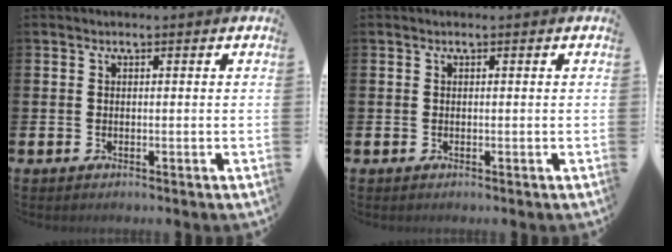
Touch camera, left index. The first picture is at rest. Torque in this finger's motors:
{"motor_torque": [0.10, 0.04, 0.02, 0.01]}